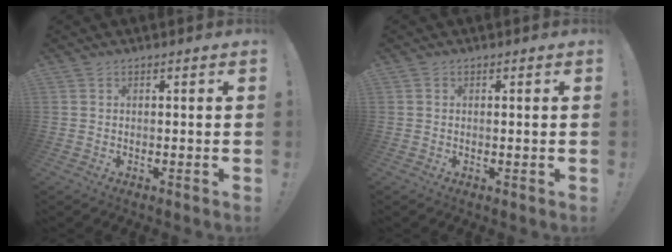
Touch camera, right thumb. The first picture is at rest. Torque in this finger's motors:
{"motor_torque": [-0.20, 0.36, 0.10, -0.20, -0.04]}